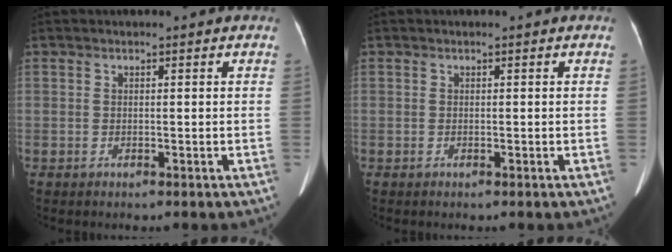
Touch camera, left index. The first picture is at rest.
{"total": 0.0}